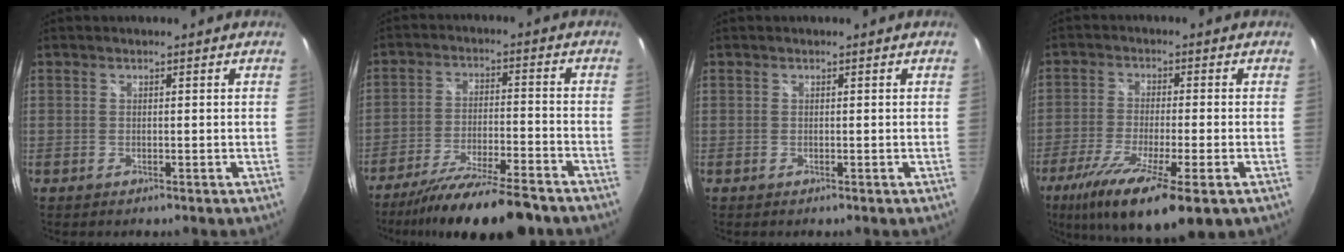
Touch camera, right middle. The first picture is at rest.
{"total": 15.7, "force": [-13.2, 1.6, 8.4], "torque": [-0.165, -0.031, -0.214]}
{"total": 0.0}
{"total": 15.0, "force": [-8.3, 2.8, 12.1], "torque": [-0.236, -0.052, -0.143]}